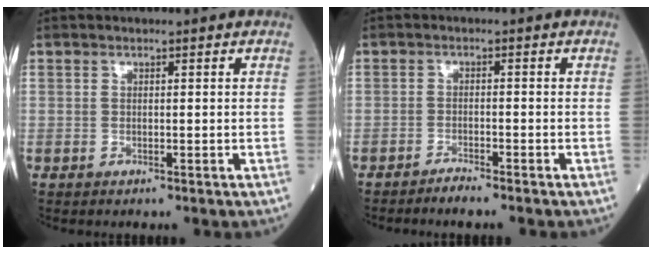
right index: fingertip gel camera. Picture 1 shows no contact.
{"total": 2.0, "force": [-1.9, -0.2, 0.7], "torque": [-0.018, -0.002, -0.036]}